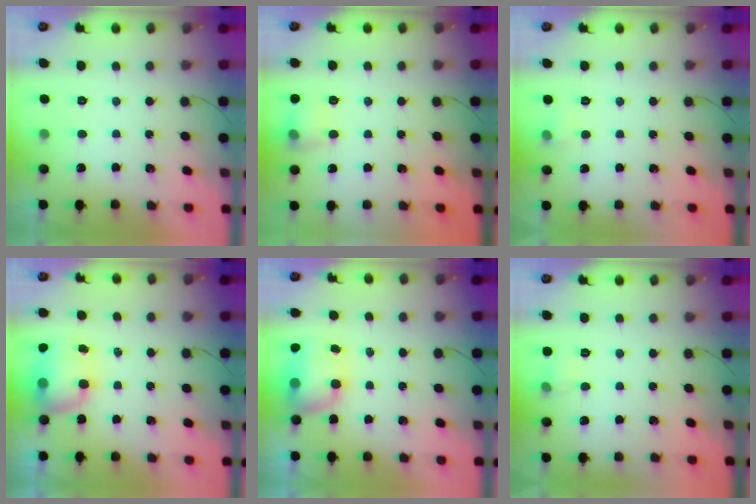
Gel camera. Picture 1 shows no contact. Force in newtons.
{"total": 8.5, "press": 8.4, "slide": 0.8}
{"total": 7.7, "press": 3.2, "slide": 7.0}
{"total": 8.4, "press": 7.9, "slide": 2.6}
{"total": 7.4, "press": 7.3, "slide": 1.1}
{"total": 4.1, "press": 4.0, "slide": 1.2}